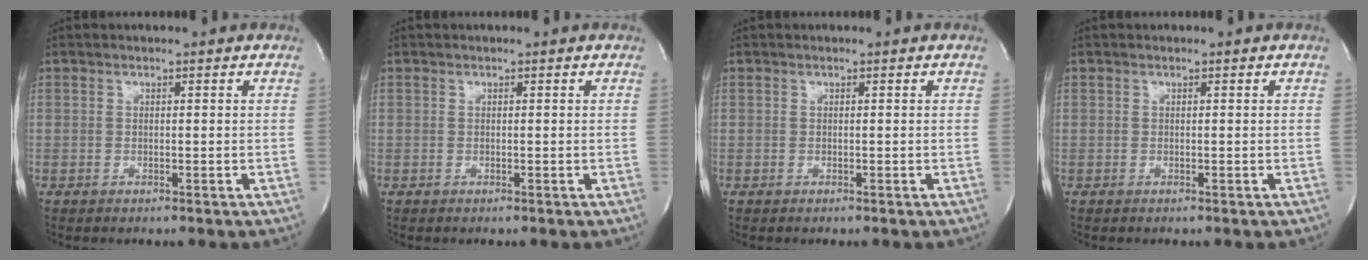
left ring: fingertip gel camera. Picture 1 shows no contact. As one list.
[{"total": 0.0}, {"total": 0.0}, {"total": 0.0}]